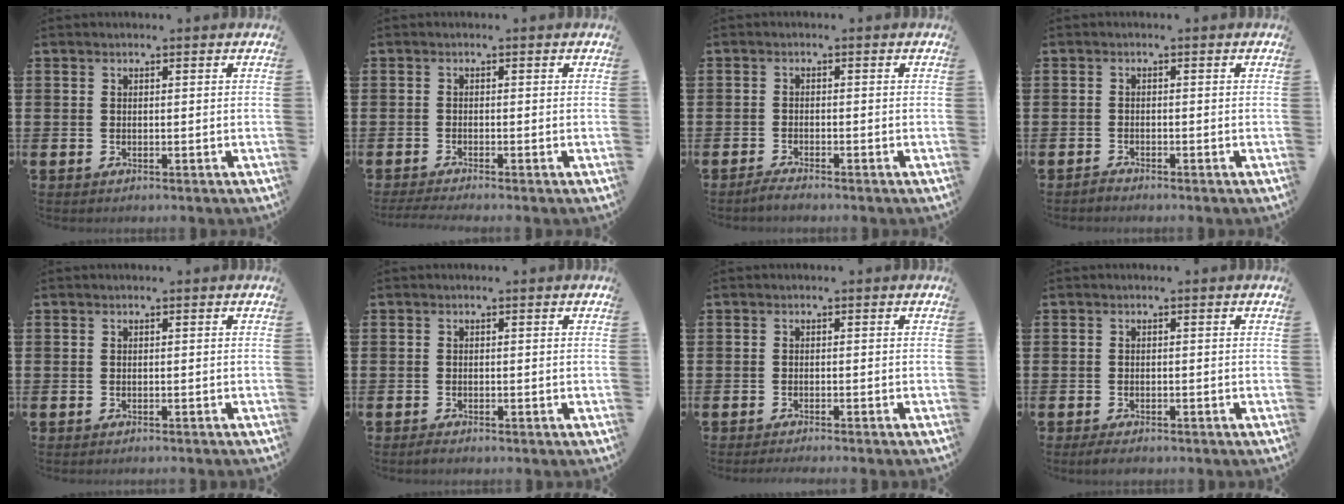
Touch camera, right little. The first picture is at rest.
{"total": 0.8, "force": [-0.6, 0.0, 0.6], "torque": [-0.009, 0.001, -0.010]}
{"total": 1.2, "force": [-1.1, 0.0, 0.5], "torque": [-0.010, -0.001, -0.022]}
{"total": 0.9, "force": [-0.9, 0.0, 0.0], "torque": [-0.004, -0.002, -0.018]}
{"total": 0.0}
{"total": 0.6, "force": [-0.5, 0.2, 0.3], "torque": [-0.008, -0.002, -0.010]}
{"total": 0.8, "force": [-0.8, -0.2, 0.2], "torque": [-0.001, -0.002, -0.015]}
{"total": 1.0, "force": [-0.8, 0.3, 0.6], "torque": [-0.012, 0.000, -0.017]}